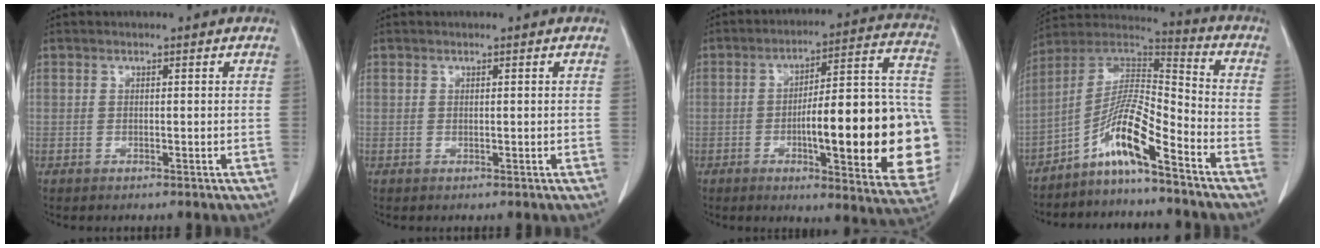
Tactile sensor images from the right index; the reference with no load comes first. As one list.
[{"total": 0.0}, {"total": 24.5, "force": [-4.8, 4.6, 23.6], "torque": [-0.242, 0.025, -0.054]}, {"total": 10.6, "force": [-6.6, 0.8, 8.3], "torque": [-0.160, 0.022, -0.125]}]